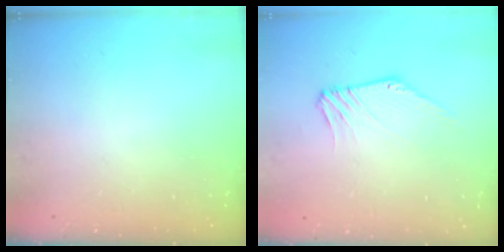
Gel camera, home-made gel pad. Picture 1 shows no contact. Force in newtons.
{"total": 1.7, "press": 1.7, "slide": 0.2}